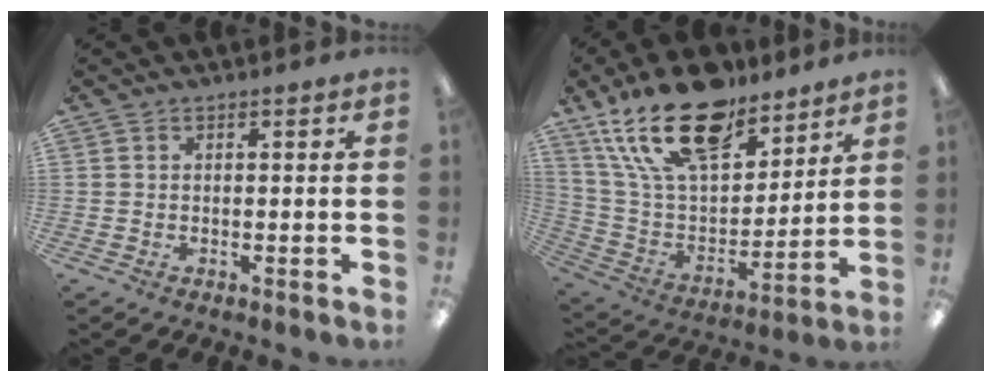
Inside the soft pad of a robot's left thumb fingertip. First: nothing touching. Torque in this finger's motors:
{"motor_torque": [1.20, 0.51, 1.59, -1.19, 0.33]}